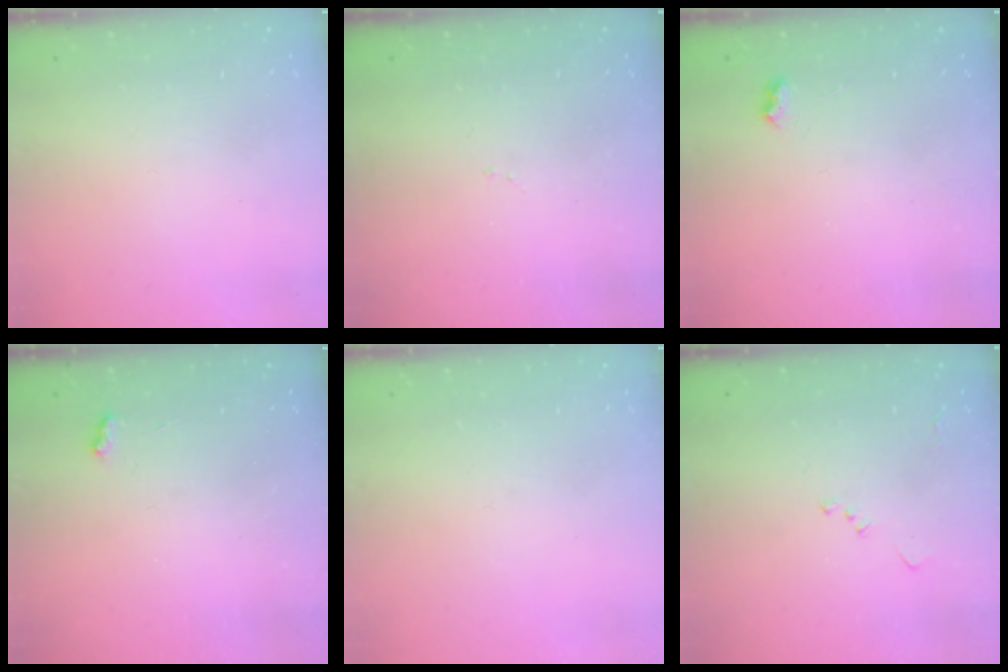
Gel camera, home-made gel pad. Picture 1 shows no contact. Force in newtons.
{"total": 7.1, "press": 7.0, "slide": 0.8}
{"total": 3.3, "press": 3.3, "slide": 0.6}
{"total": 2.8, "press": 2.7, "slide": 0.5}
{"total": 0.0}
{"total": 7.9, "press": 7.8, "slide": 1.0}